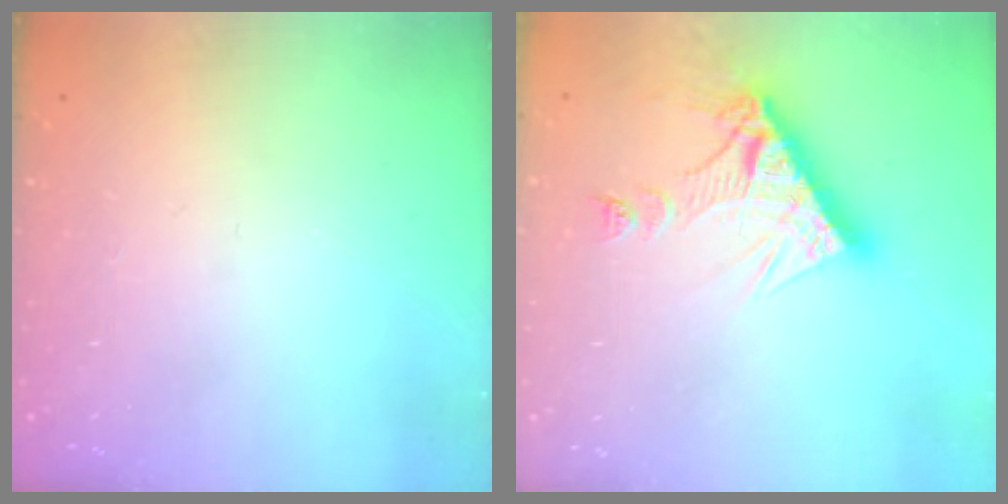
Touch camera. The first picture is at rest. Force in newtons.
{"total": 12.1, "press": 12.1, "slide": 1.2}